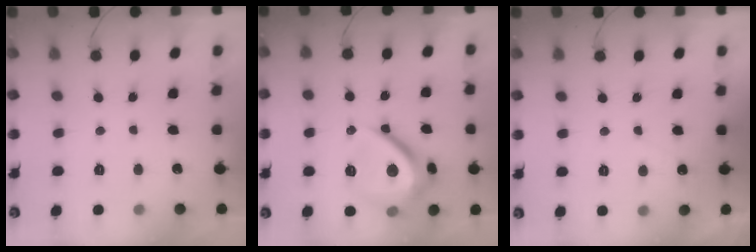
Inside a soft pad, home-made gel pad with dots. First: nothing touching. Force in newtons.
{"total": 12.5, "press": 12.4, "slide": 1.5}
{"total": 2.2, "press": 2.2, "slide": 0.1}